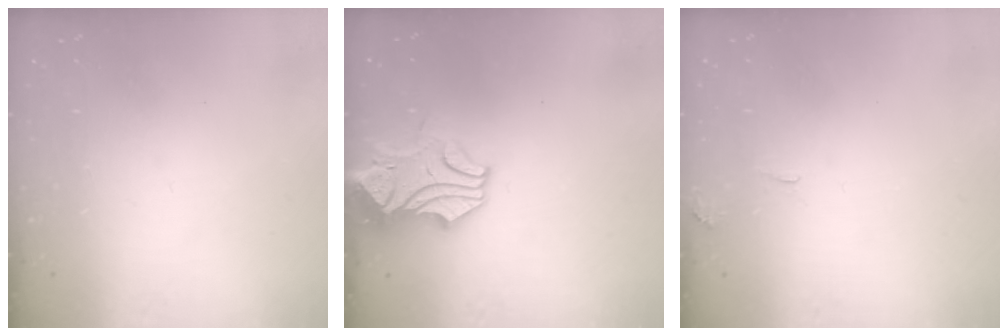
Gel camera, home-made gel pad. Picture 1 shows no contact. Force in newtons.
{"total": 2.7, "press": 2.3, "slide": 1.5}
{"total": 2.0, "press": 2.0, "slide": 0.3}